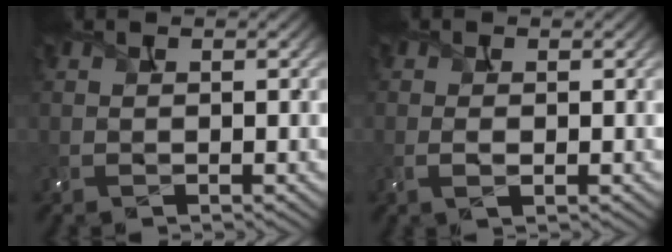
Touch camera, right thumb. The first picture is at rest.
{"total": 1.2, "force": [-0.2, 0.5, 1.1], "torque": [-0.028, -0.002, -0.004]}